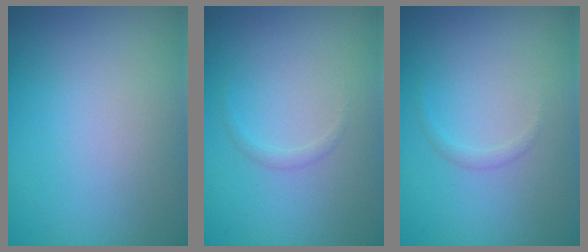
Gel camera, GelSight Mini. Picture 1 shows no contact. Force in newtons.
{"total": 0.6, "press": 0.6, "slide": 0.1}
{"total": 0.6, "press": 0.6, "slide": 0.1}